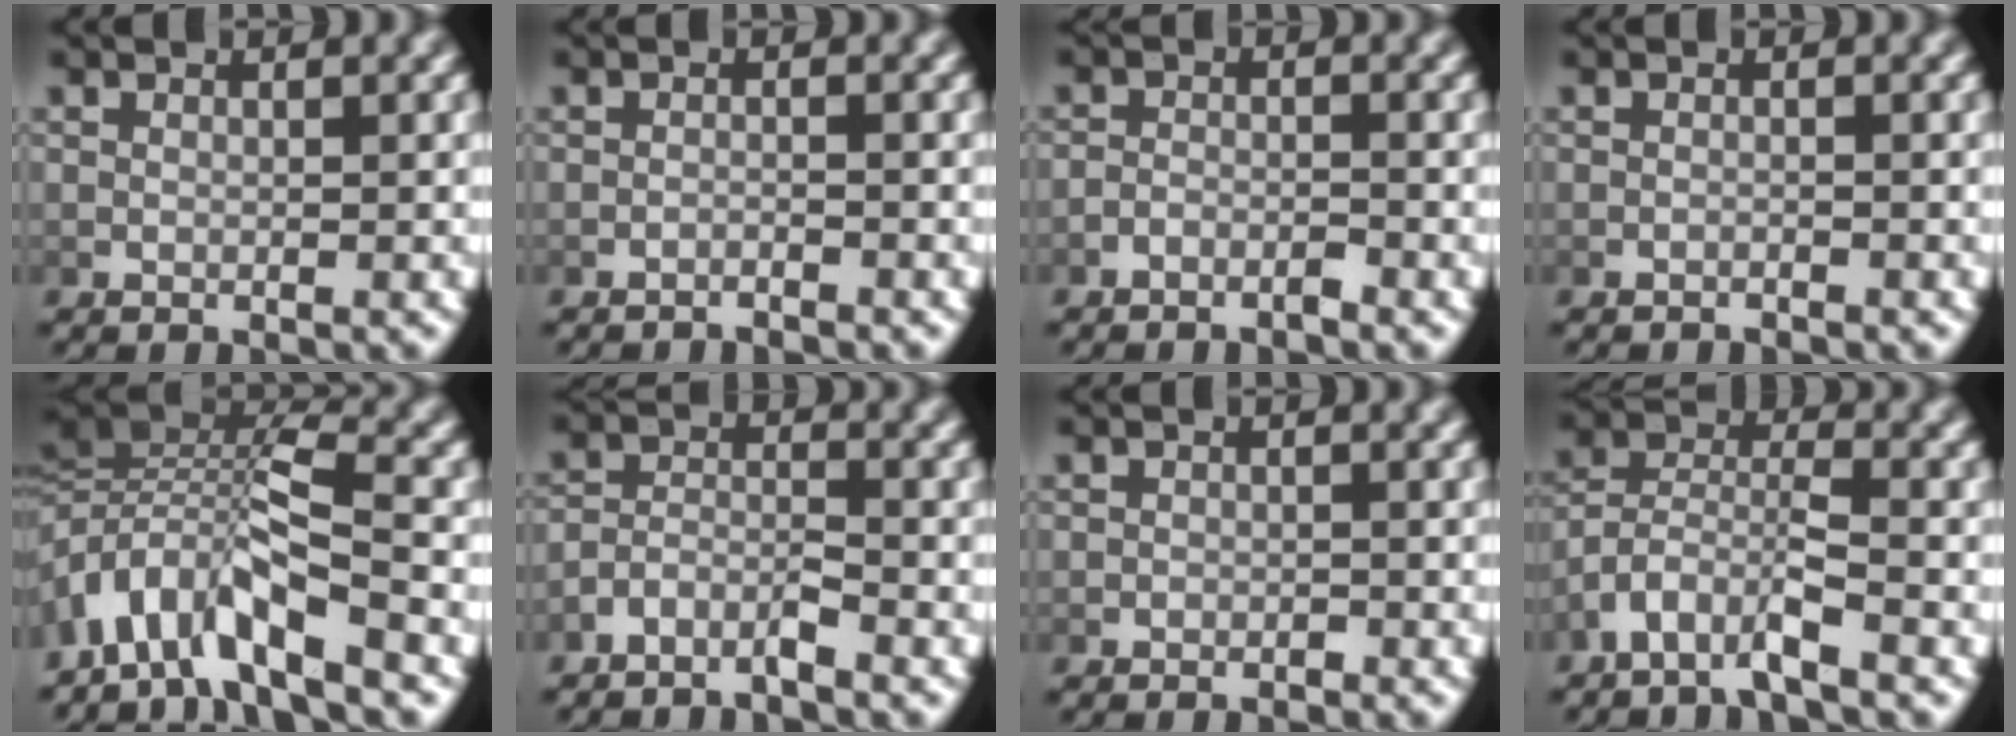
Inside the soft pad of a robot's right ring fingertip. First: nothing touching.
{"total": 1.7, "force": [-1.7, -0.1, 0.0], "torque": [-0.005, -0.003, -0.027]}
{"total": 1.6, "force": [-1.6, 0.2, 0.2], "torque": [-0.006, -0.005, -0.029]}
{"total": 1.0, "force": [-1.0, -0.2, 0.0], "torque": [-0.005, 0.001, -0.016]}
{"total": 7.3, "force": [-0.2, 4.2, 6.0], "torque": [-0.114, -0.003, -0.006]}
{"total": 2.6, "force": [-2.2, 1.0, 0.9], "torque": [-0.021, -0.005, -0.043]}
{"total": 0.5, "force": [-0.5, 0.1, 0.1], "torque": [-0.003, -0.003, -0.006]}
{"total": 4.9, "force": [-1.9, 3.3, 3.2], "torque": [-0.072, -0.016, -0.036]}